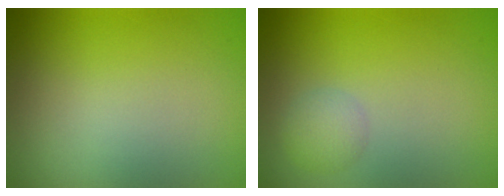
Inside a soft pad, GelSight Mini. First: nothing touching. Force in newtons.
{"total": 1.9, "press": 1.8, "slide": 0.1}